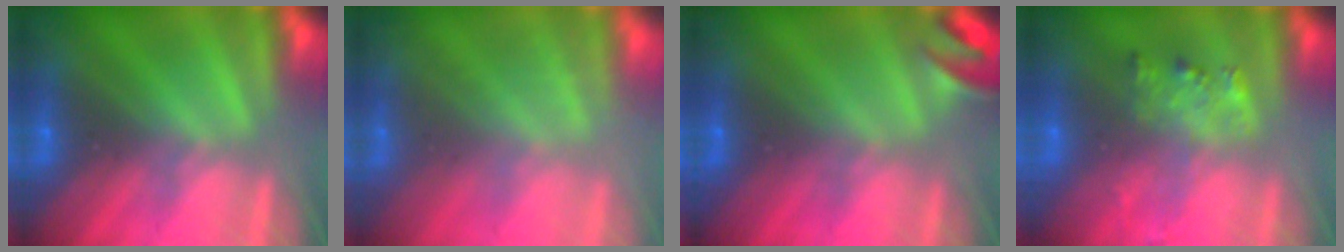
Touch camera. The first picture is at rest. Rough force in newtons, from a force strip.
{"total": 1.8}
{"total": 2.7}
{"total": 2.1}